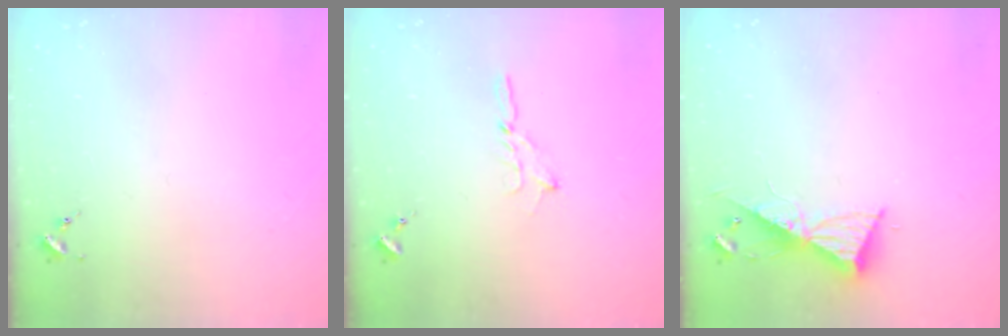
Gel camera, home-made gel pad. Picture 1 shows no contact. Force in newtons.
{"total": 1.8, "press": 1.7, "slide": 0.2}
{"total": 9.3, "press": 9.2, "slide": 0.8}